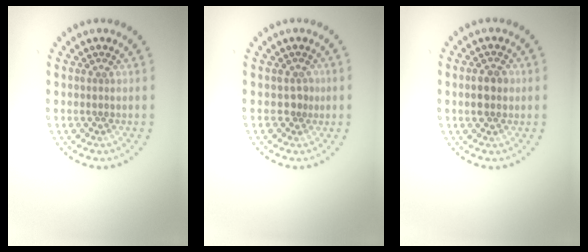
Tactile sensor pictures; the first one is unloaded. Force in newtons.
{"total": 1.0, "press": 0.6, "slide": 0.7}
{"total": 2.8, "press": 2.8, "slide": 0.2}